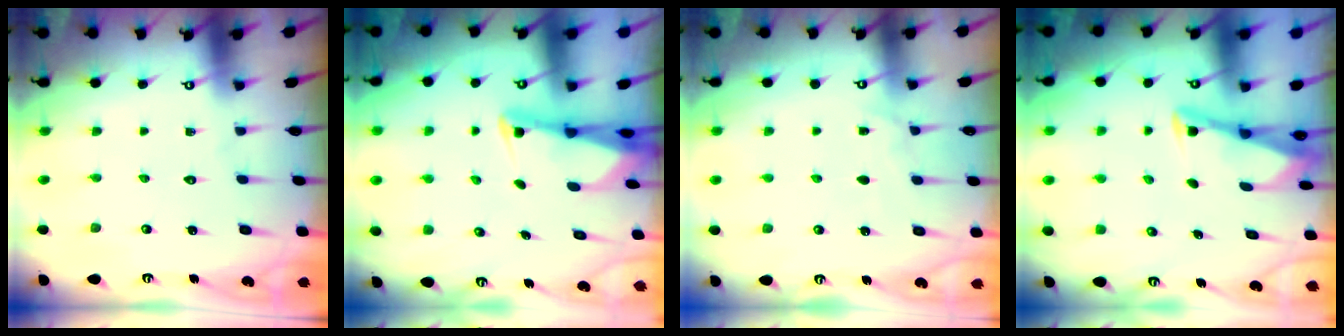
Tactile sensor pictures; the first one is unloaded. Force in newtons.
{"total": 2.6, "press": 2.6, "slide": 0.3}
{"total": 4.3, "press": 4.3, "slide": 0.3}
{"total": 3.1, "press": 3.0, "slide": 0.3}